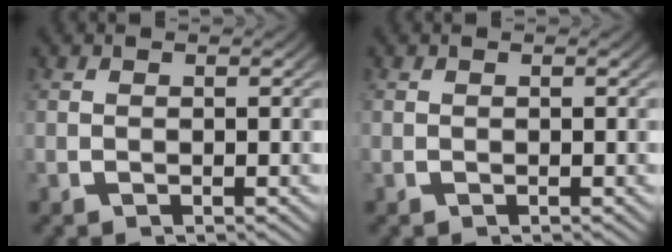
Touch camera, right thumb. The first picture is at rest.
{"total": 0.0}